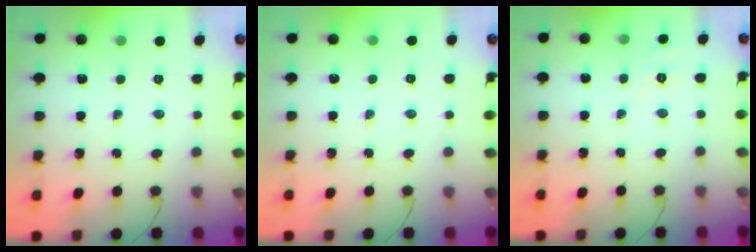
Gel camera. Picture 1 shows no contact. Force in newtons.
{"total": 2.4, "press": 2.1, "slide": 1.2}
{"total": 2.9, "press": 2.4, "slide": 1.7}